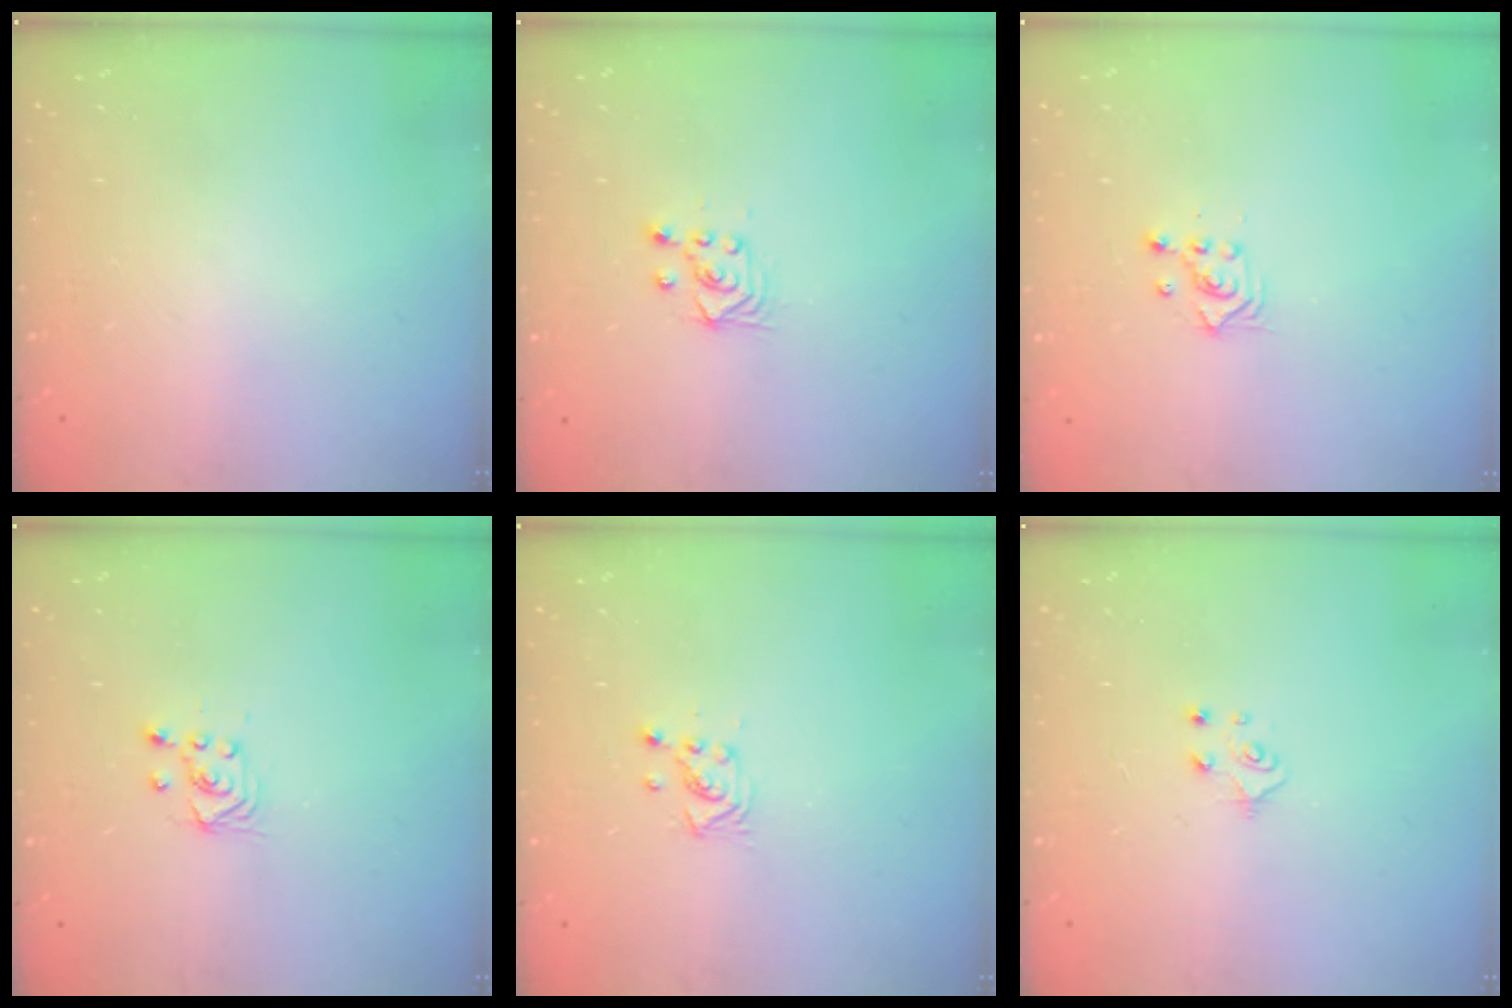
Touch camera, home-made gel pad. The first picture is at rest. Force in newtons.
{"total": 3.6, "press": 3.3, "slide": 1.5}
{"total": 2.3, "press": 2.3, "slide": 0.3}
{"total": 2.9, "press": 2.7, "slide": 1.0}
{"total": 3.0, "press": 2.9, "slide": 0.5}
{"total": 4.9, "press": 4.8, "slide": 0.5}